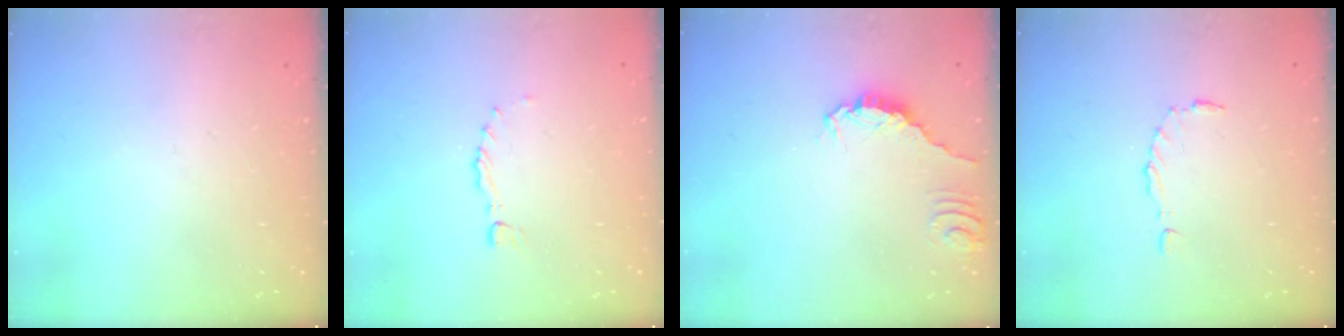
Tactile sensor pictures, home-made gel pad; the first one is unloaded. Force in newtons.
{"total": 0.0}
{"total": 0.0}
{"total": 2.8, "press": 2.8, "slide": 0.4}